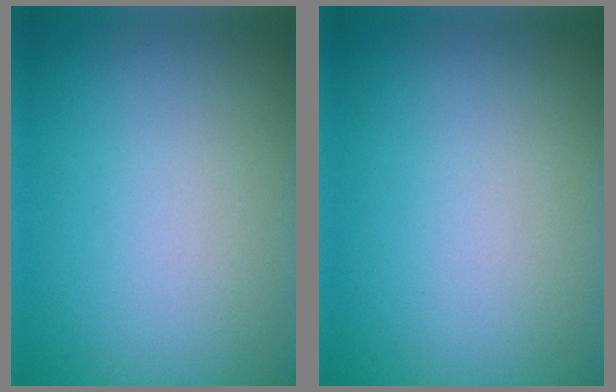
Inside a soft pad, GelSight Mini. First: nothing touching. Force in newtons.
{"total": 0.0}